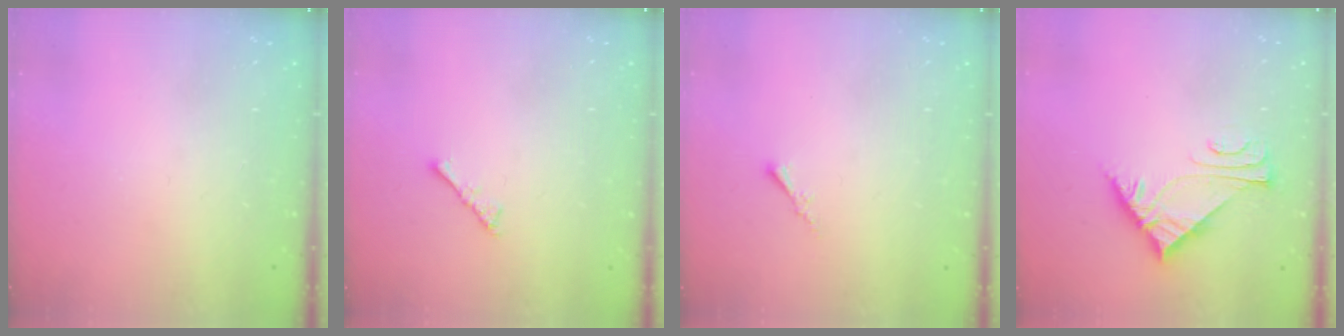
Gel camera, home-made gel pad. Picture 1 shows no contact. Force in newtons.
{"total": 2.1, "press": 2.1, "slide": 0.5}
{"total": 0.5, "press": 0.4, "slide": 0.3}
{"total": 6.0, "press": 6.0, "slide": 0.7}